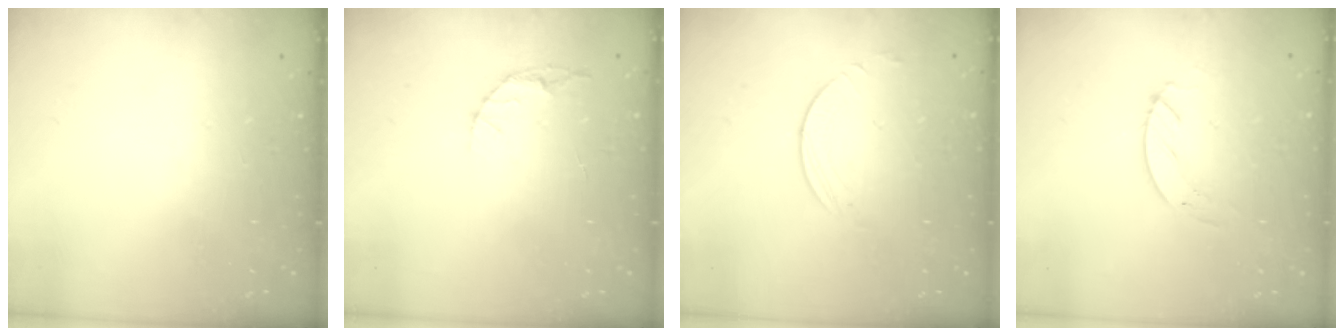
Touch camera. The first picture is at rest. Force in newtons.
{"total": 3.5, "press": 3.5, "slide": 0.4}
{"total": 3.9, "press": 3.9, "slide": 0.3}
{"total": 2.4, "press": 2.4, "slide": 0.2}